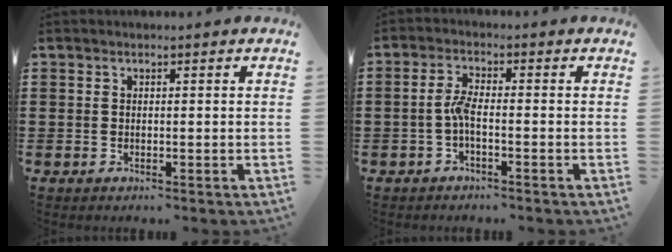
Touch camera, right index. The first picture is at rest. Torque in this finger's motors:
{"motor_torque": [0.69, -0.45, 0.07, 0.10]}